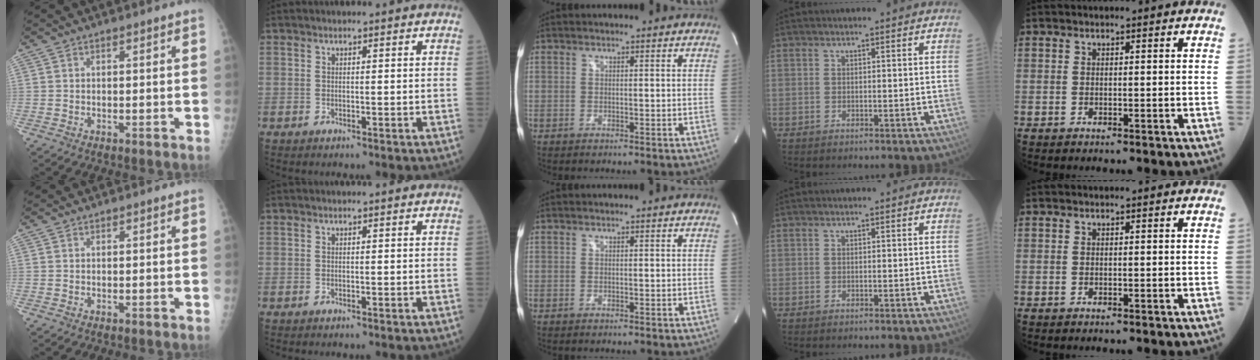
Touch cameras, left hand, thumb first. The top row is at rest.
{}